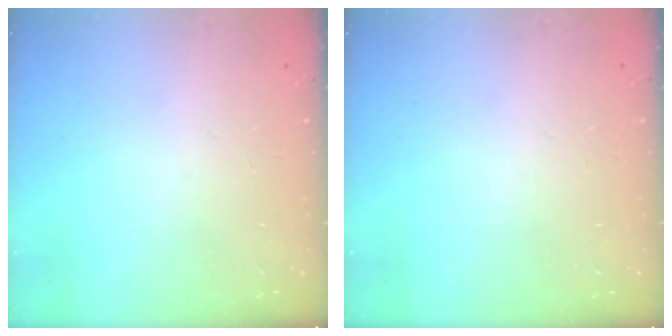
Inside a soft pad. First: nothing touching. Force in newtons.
{"total": 0.0}